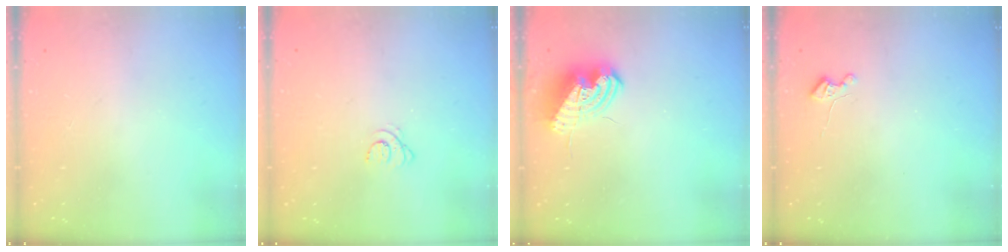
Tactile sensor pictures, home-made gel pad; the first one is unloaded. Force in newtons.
{"total": 3.5, "press": 3.4, "slide": 0.4}
{"total": 9.2, "press": 9.2, "slide": 1.1}
{"total": 3.7, "press": 3.6, "slide": 0.5}